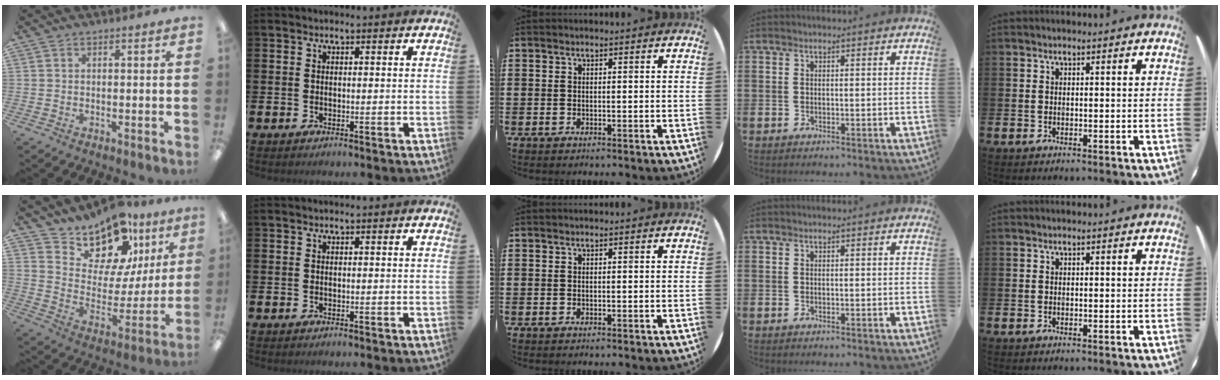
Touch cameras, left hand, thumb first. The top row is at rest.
{"thumb": {"total": 14.9, "force": [12.3, 7.0, 4.3], "torque": [-0.084, -0.106, 0.223]}}